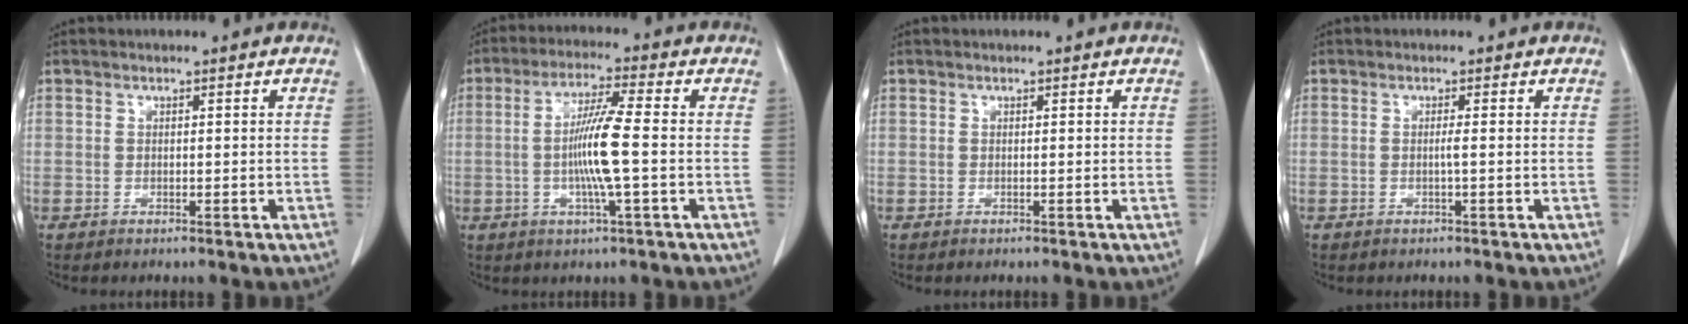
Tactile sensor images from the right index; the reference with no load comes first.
{"total": 8.9, "force": [-0.9, -0.3, 8.9], "torque": [-0.171, -0.002, -0.022]}
{"total": 0.0}
{"total": 0.9, "force": [-0.1, -0.2, 0.8], "torque": [-0.012, 0.000, -0.004]}